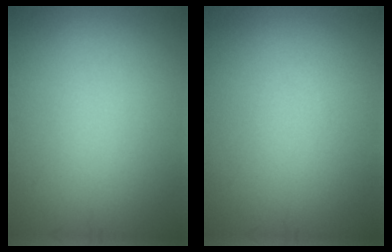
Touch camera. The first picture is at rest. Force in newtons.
{"total": 0.0}